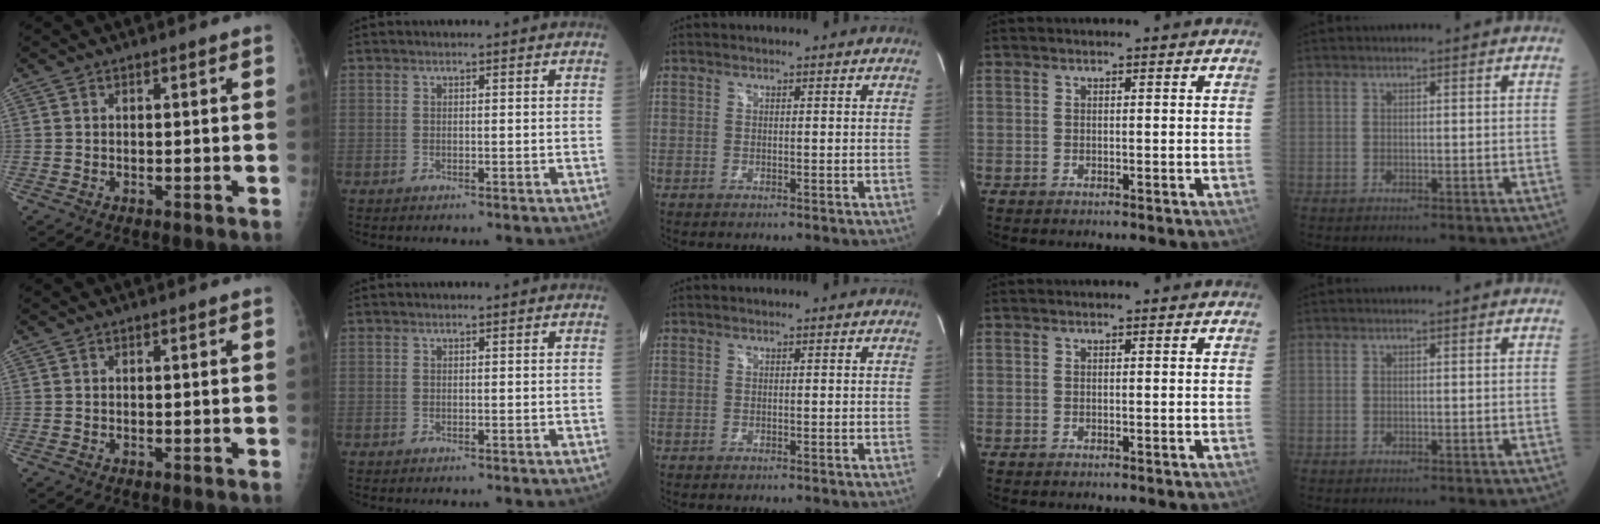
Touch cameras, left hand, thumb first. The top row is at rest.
{}